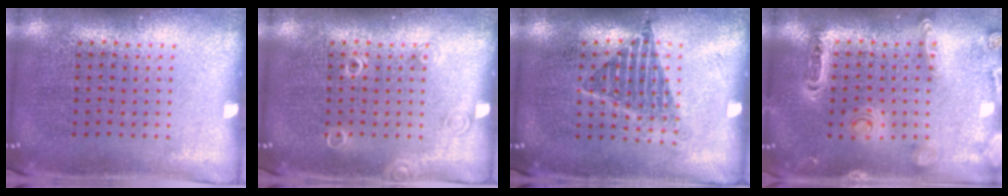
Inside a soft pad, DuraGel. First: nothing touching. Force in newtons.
{"total": 1.0, "press": 1.0, "slide": 0.2}
{"total": 1.1, "press": 1.0, "slide": 0.6}
{"total": 1.4, "press": 1.4, "slide": 0.3}